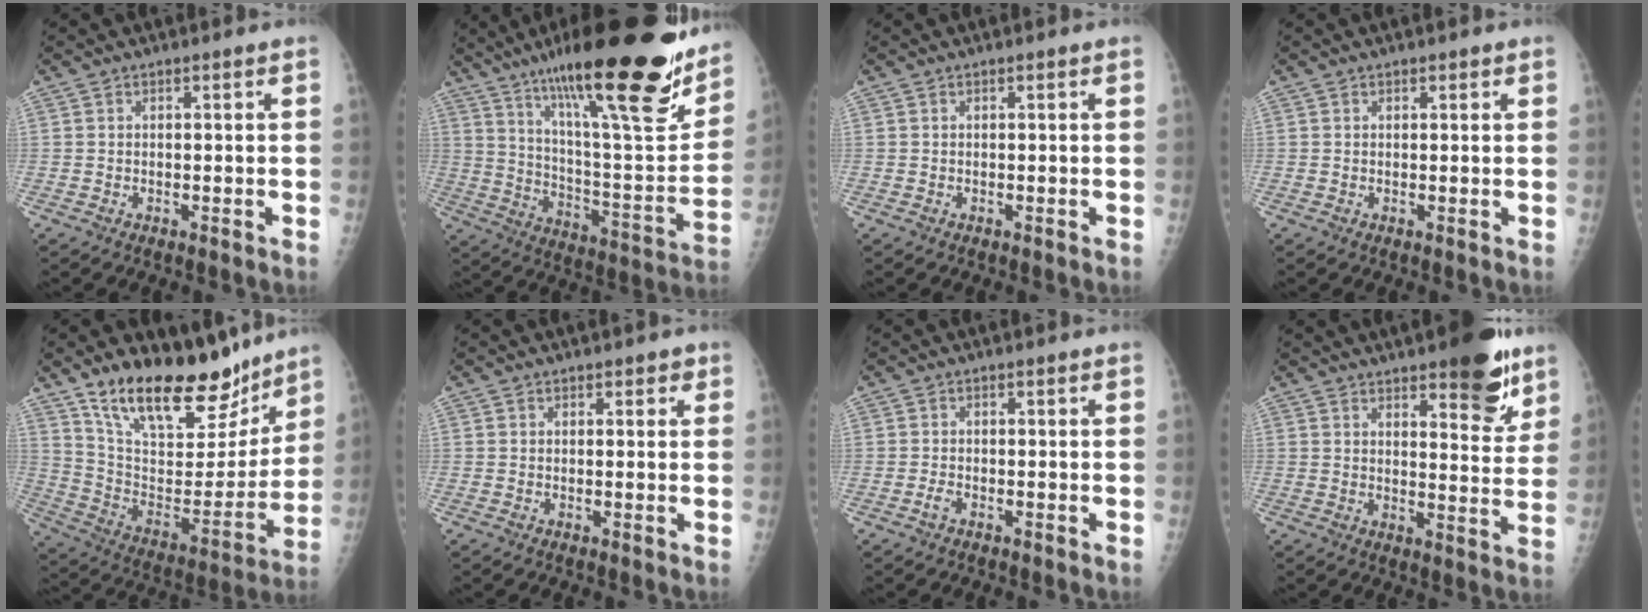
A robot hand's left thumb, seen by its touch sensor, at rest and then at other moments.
{"total": 32.2, "force": [21.2, 6.5, 23.3], "torque": [-0.336, -0.069, 0.331]}
{"total": 0.0}
{"total": 0.8, "force": [0.6, 0.5, 0.3], "torque": [0.004, -0.003, 0.004]}
{"total": 24.7, "force": [18.2, 10.1, 13.4], "torque": [-0.175, -0.082, 0.306]}
{"total": 1.7, "force": [0.9, 1.1, 0.7], "torque": [0.010, -0.002, 0.006]}
{"total": 1.1, "force": [-0.7, 0.5, 0.8], "torque": [-0.017, -0.001, -0.016]}
{"total": 13.0, "force": [8.3, 4.5, 9.0], "torque": [-0.079, -0.047, 0.111]}